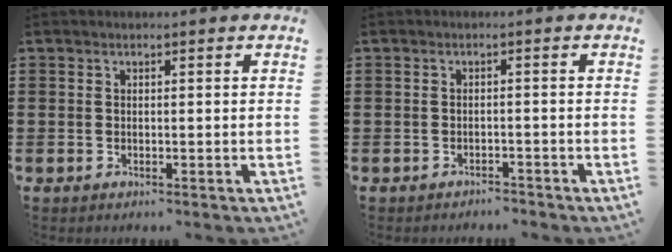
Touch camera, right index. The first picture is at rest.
{"total": 1.6, "force": [-1.6, 0.2, -0.1], "torque": [-0.005, 0.002, -0.036]}